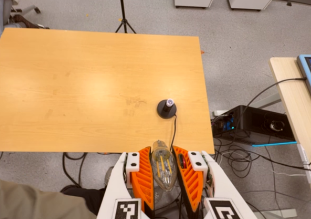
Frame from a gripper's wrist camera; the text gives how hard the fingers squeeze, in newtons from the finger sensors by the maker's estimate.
{"total": 20.5, "left": 21.5, "right": 19.5}